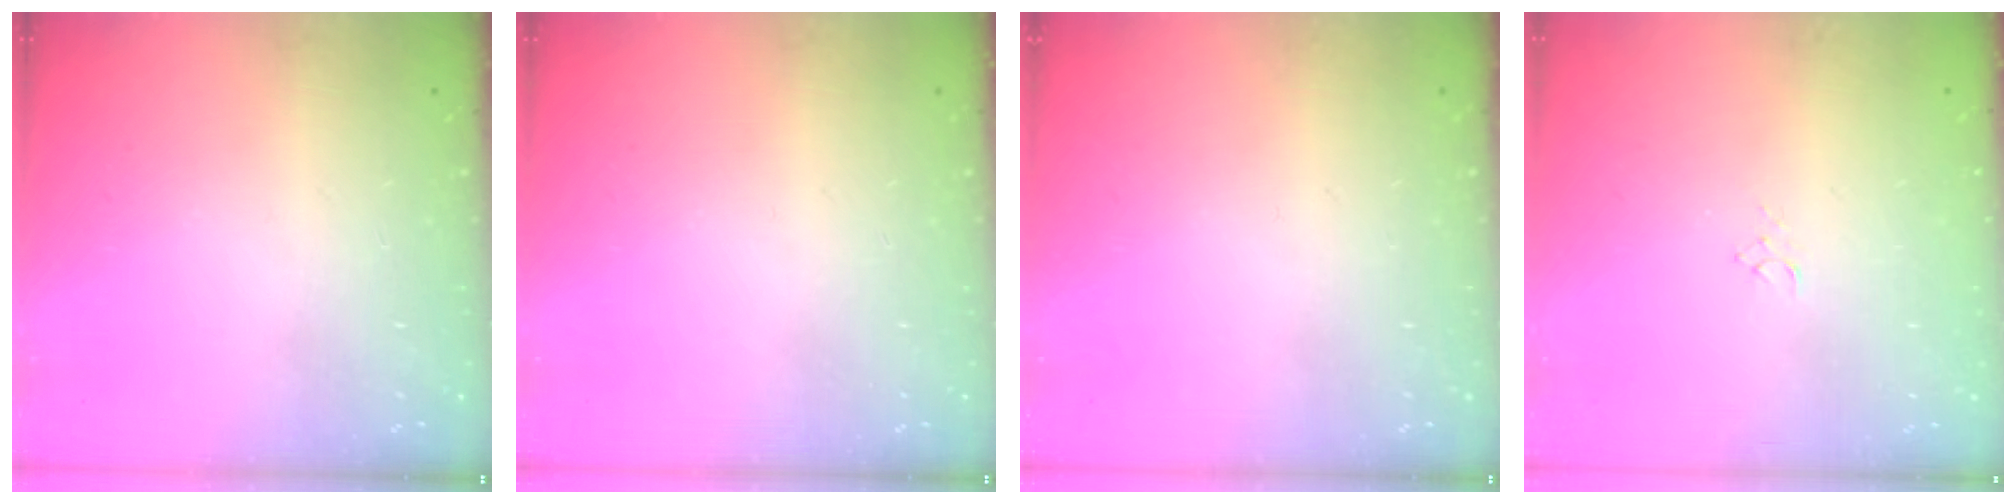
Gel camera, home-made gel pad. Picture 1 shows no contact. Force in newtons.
{"total": 0.0}
{"total": 0.0}
{"total": 2.9, "press": 2.9, "slide": 0.3}